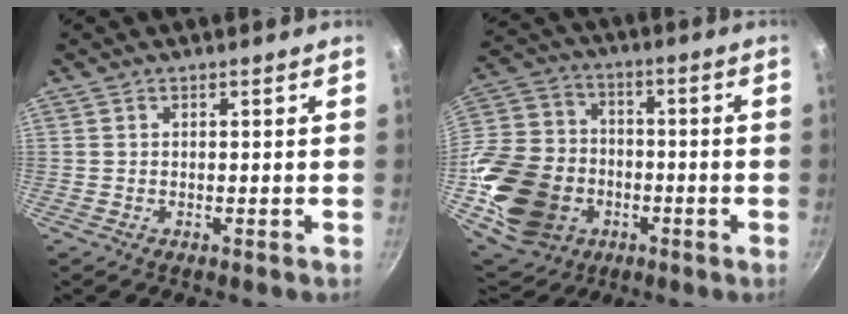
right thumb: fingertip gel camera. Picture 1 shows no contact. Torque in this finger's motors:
{"motor_torque": [1.77, 1.58, 1.55, -0.45, 0.55]}